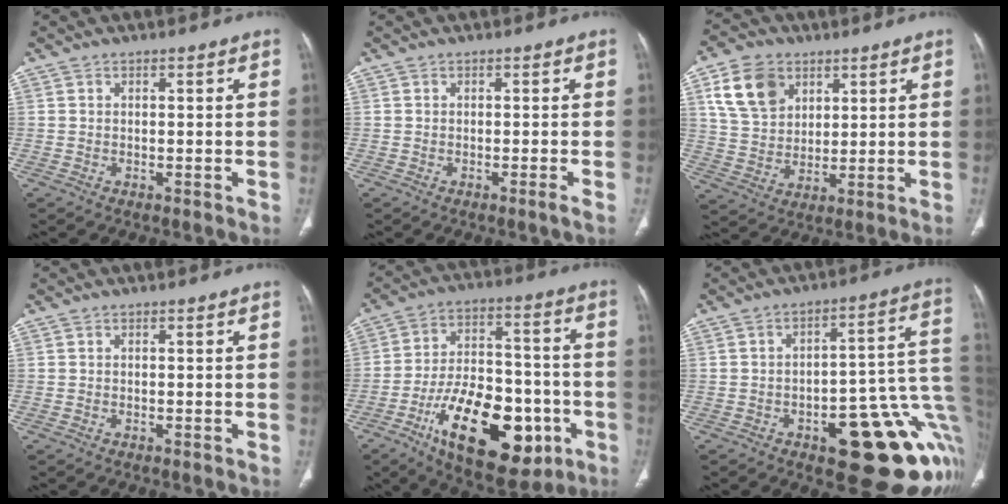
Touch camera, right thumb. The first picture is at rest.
{"total": 0.9, "force": [-0.5, -0.3, 0.7], "torque": [-0.014, -0.002, -0.009]}
{"total": 11.6, "force": [5.3, 8.5, 6.0], "torque": [-0.087, -0.012, 0.108]}
{"total": 0.0}
{"total": 23.9, "force": [-9.5, 12.1, 18.3], "torque": [-0.273, 0.043, -0.137]}
{"total": 21.9, "force": [-6.8, 8.3, 19.1], "torque": [-0.162, 0.044, -0.074]}